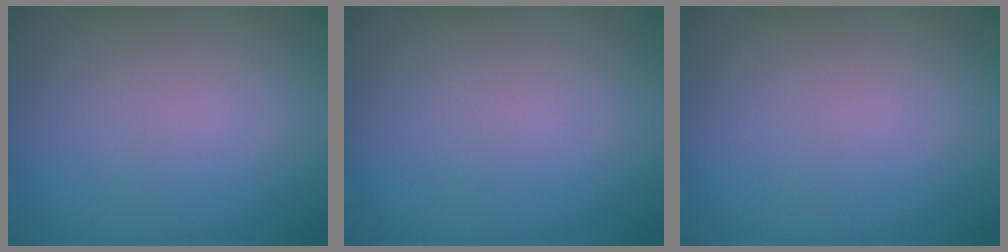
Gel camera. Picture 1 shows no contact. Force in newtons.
{"total": 0.0}
{"total": 0.0}